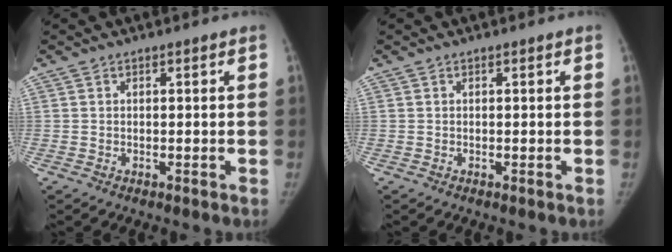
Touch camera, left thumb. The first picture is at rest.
{"total": 0.0}